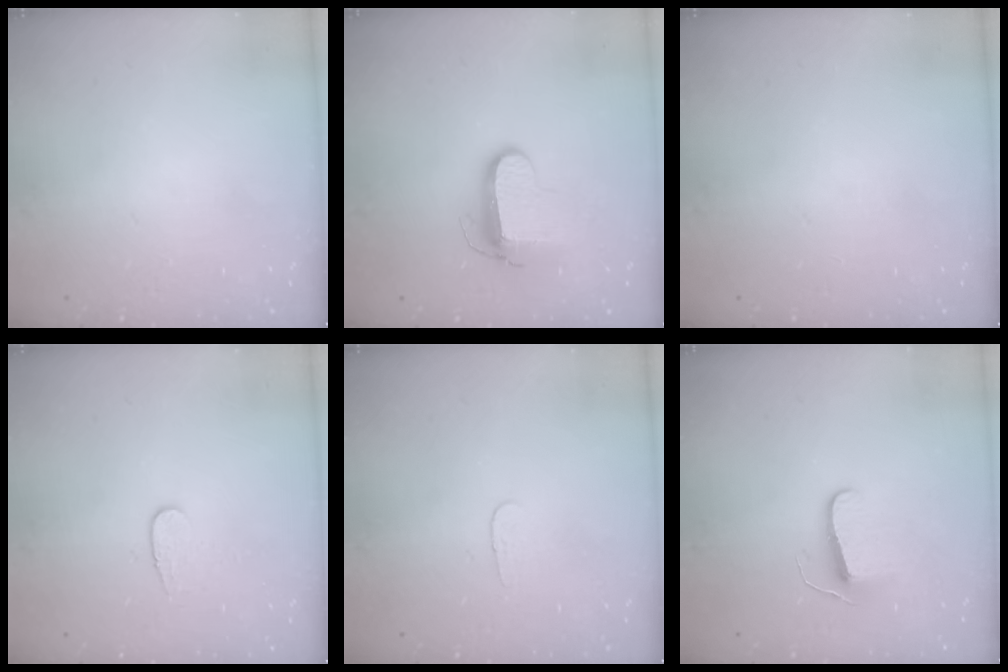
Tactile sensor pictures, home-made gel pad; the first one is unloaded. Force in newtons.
{"total": 8.9, "press": 8.9, "slide": 0.9}
{"total": 0.0}
{"total": 6.6, "press": 6.6, "slide": 0.6}
{"total": 2.8, "press": 2.8, "slide": 0.3}
{"total": 7.5, "press": 7.4, "slide": 0.6}